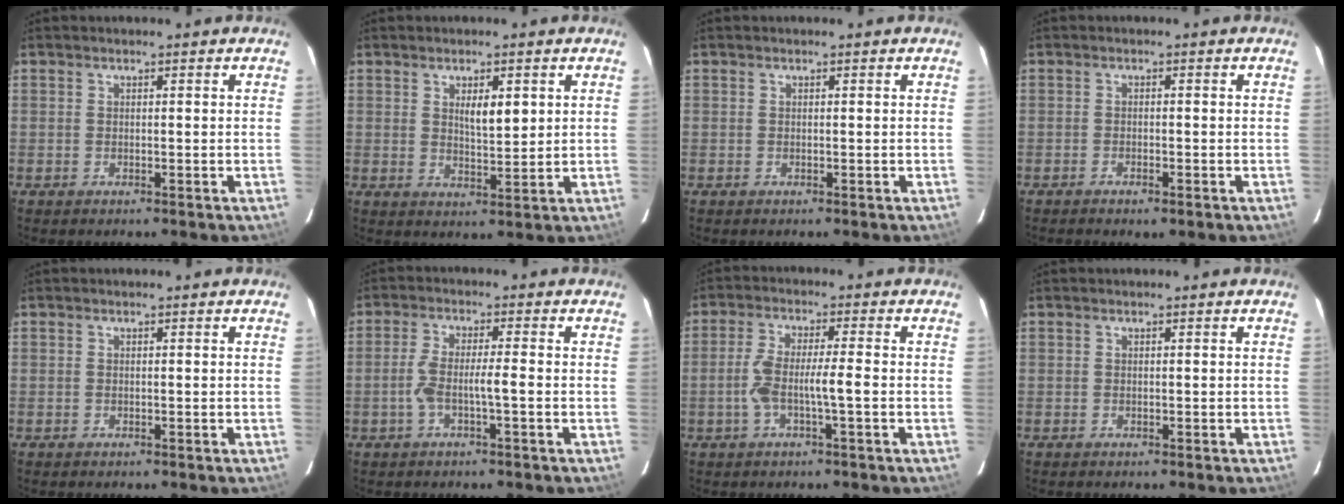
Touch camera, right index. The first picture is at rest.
{"total": 4.7, "force": [1.5, 1.5, 4.2], "torque": [-0.072, -0.001, 0.028]}
{"total": 0.0}
{"total": 2.4, "force": [-1.3, 0.8, 1.8], "torque": [-0.035, 0.000, -0.017]}
{"total": 0.0}
{"total": 5.1, "force": [-1.4, 0.7, 4.8], "torque": [-0.100, 0.016, -0.022]}
{"total": 6.4, "force": [-1.6, 0.7, 6.1], "torque": [-0.124, 0.015, -0.028]}
{"total": 0.0}